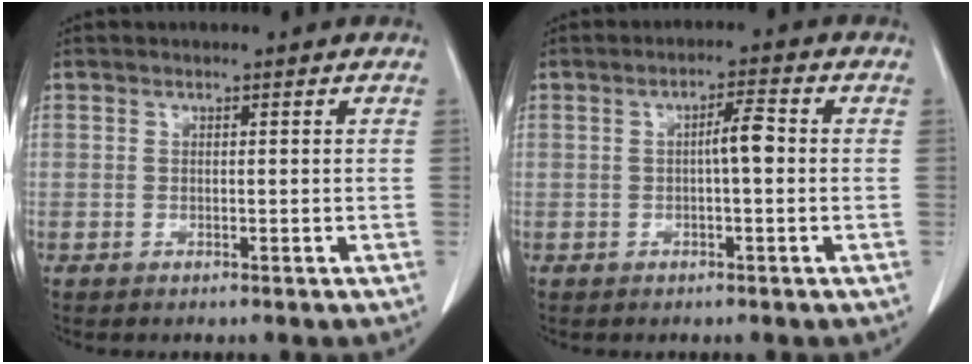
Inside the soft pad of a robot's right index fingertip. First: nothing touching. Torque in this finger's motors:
{"motor_torque": [0.46, -0.02, 0.19, 0.06]}